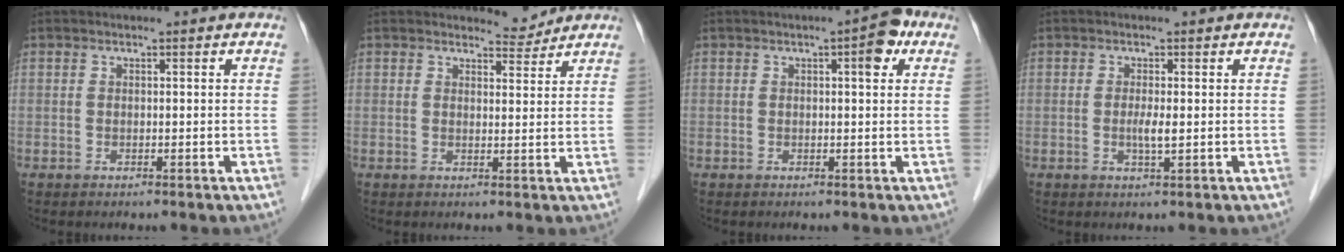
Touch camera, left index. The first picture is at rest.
{"total": 2.7, "force": [2.6, 0.4, -0.4], "torque": [0.001, -0.012, 0.036]}
{"total": 3.8, "force": [1.6, 0.9, 3.3], "torque": [-0.040, 0.007, 0.016]}
{"total": 1.8, "force": [-0.3, 0.0, 1.8], "torque": [-0.037, -0.006, -0.005]}